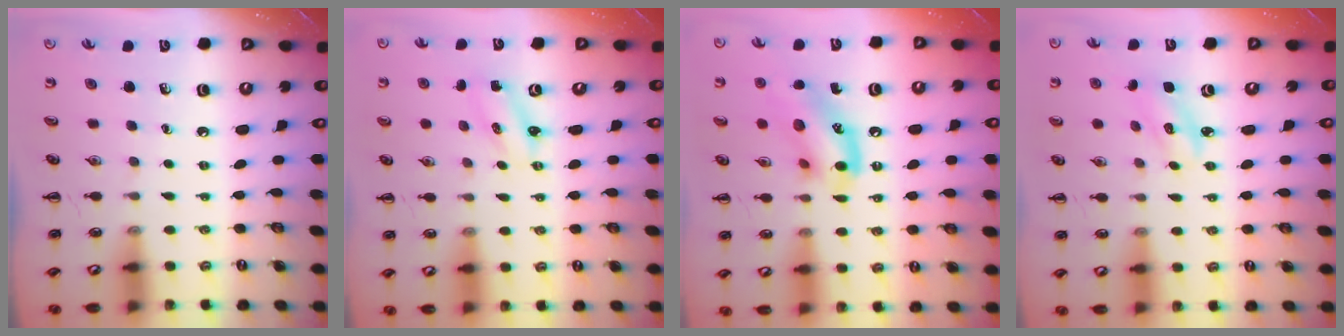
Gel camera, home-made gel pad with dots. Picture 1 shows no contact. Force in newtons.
{"total": 2.4, "press": 2.3, "slide": 0.5}
{"total": 13.7, "press": 13.5, "slide": 2.7}
{"total": 2.6, "press": 2.5, "slide": 0.5}